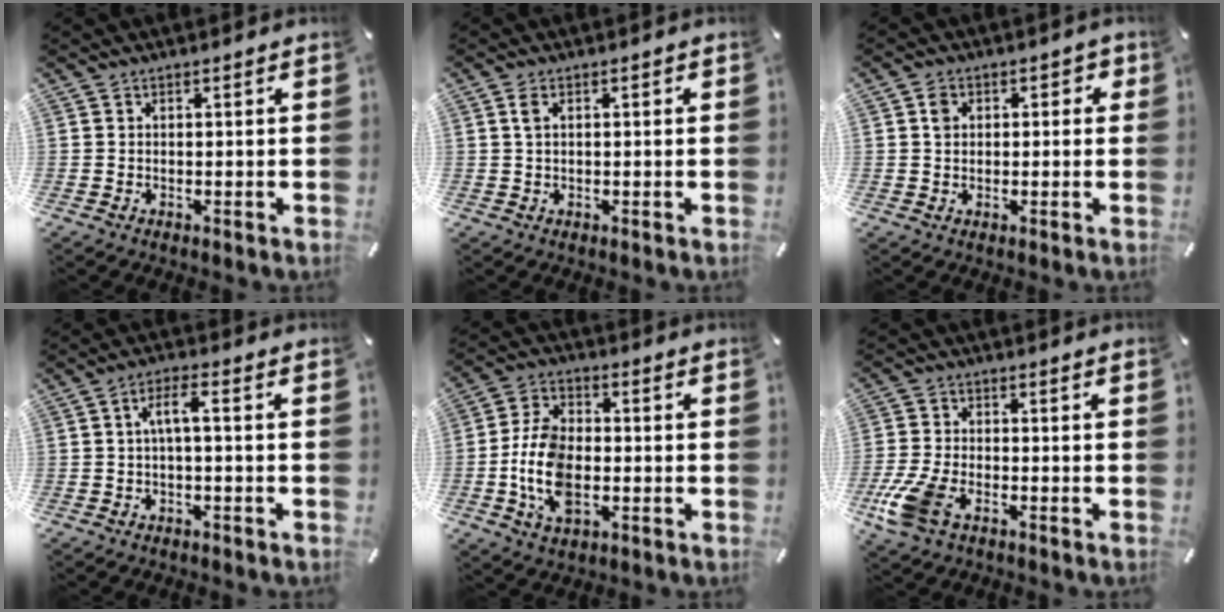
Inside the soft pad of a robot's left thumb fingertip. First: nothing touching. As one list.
[{"total": 2.2, "force": [0.5, 1.5, 1.5], "torque": [-0.036, 0.008, 0.007]}, {"total": 3.8, "force": [0.4, 3.2, 2.0], "torque": [-0.019, 0.001, 0.001]}, {"total": 4.8, "force": [-0.2, 1.3, 4.6], "torque": [-0.094, 0.011, -0.010]}, {"total": 11.2, "force": [-2.9, 7.3, 8.0], "torque": [-0.193, 0.001, -0.053]}, {"total": 8.6, "force": [-4.2, 4.4, 6.1], "torque": [-0.149, -0.002, -0.080]}]